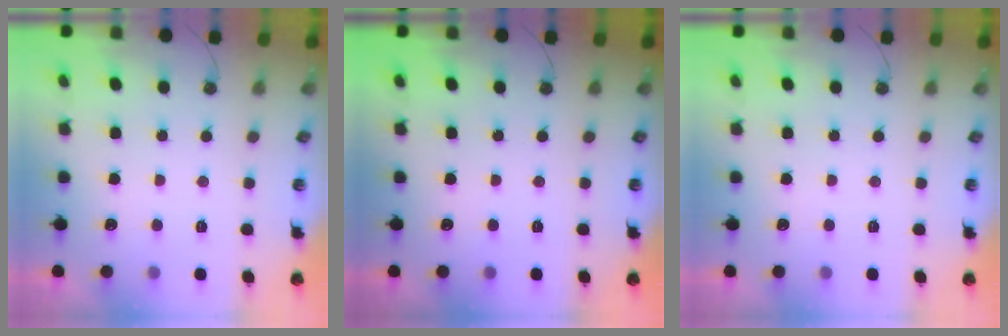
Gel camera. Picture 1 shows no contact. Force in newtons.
{"total": 0.0}
{"total": 0.0}